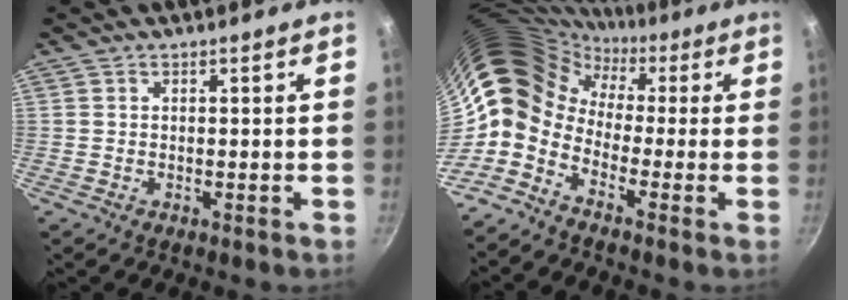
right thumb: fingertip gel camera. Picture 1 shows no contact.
{"total": 11.4, "force": [-1.9, 9.0, 6.8], "torque": [-0.095, 0.050, -0.069]}